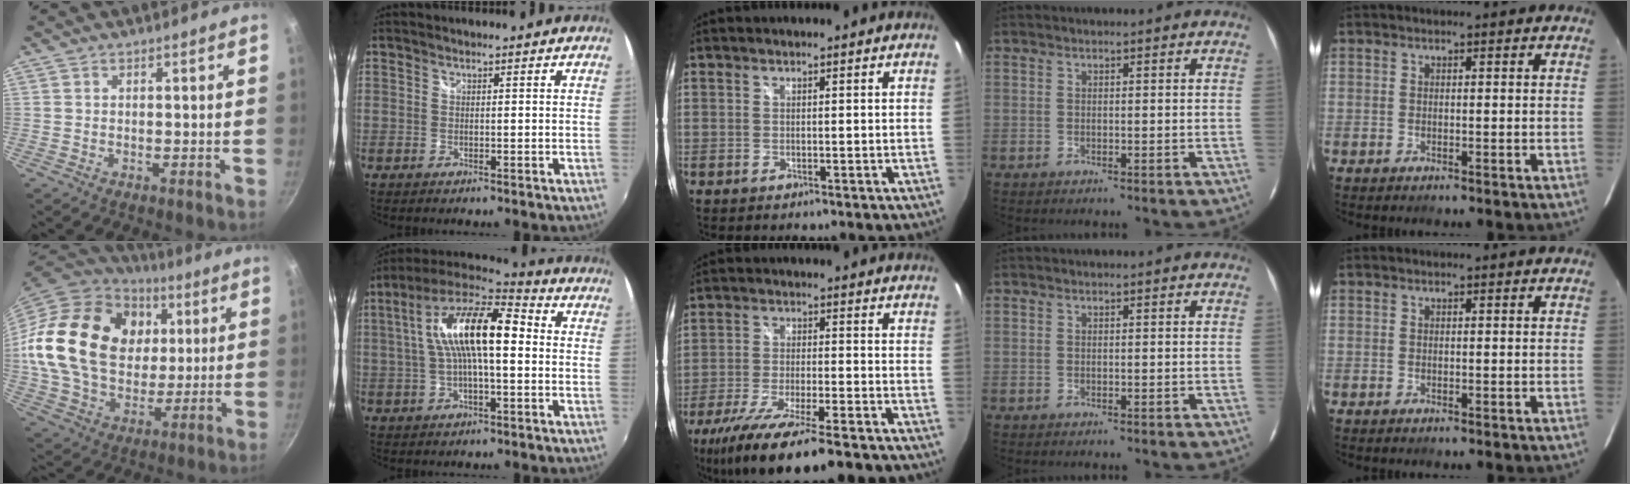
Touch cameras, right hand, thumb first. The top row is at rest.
{"thumb": {"total": 26.7, "force": [6.3, 19.7, 16.9], "torque": [-0.279, 0.002, 0.117]}, "index": {"total": 16.4, "force": [1.4, 5.4, 15.4], "torque": [-0.279, 0.024, 0.010]}, "middle": {"total": 18.7, "force": [-14.4, 2.9, 11.5], "torque": [-0.228, -0.055, -0.237]}}